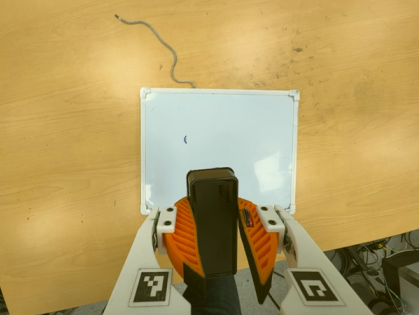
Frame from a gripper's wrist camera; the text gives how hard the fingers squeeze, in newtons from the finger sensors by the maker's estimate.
{"total": 11.0, "left": 10.8, "right": 11.1}